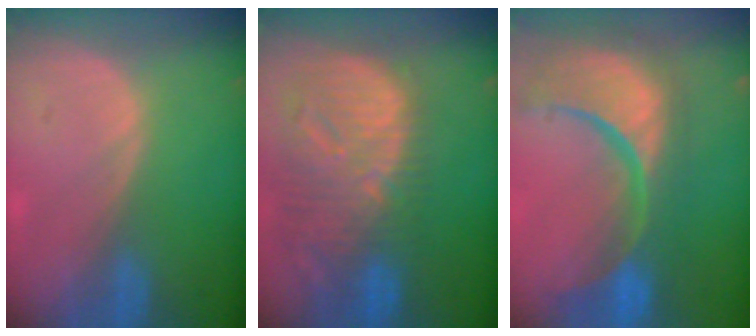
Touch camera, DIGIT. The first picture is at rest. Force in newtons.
{"total": 13.0, "press": 11.3, "slide": 6.4}
{"total": 15.5, "press": 12.2, "slide": 9.6}